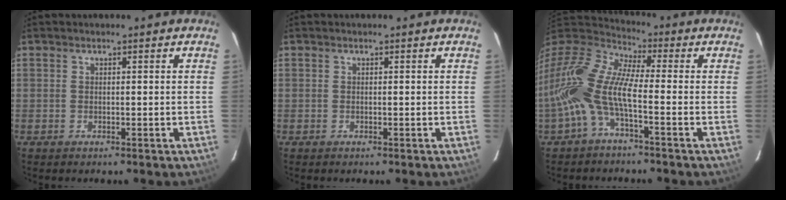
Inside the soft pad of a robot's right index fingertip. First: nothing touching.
{"total": 0.0}
{"total": 15.7, "force": [-3.9, 5.1, 14.4], "torque": [-0.285, -0.010, -0.088]}